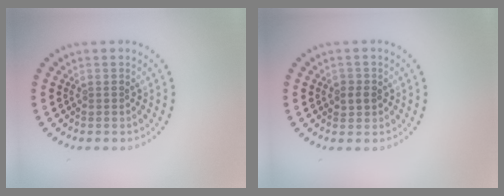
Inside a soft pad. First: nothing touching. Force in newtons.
{"total": 1.5, "press": 1.4, "slide": 0.5}